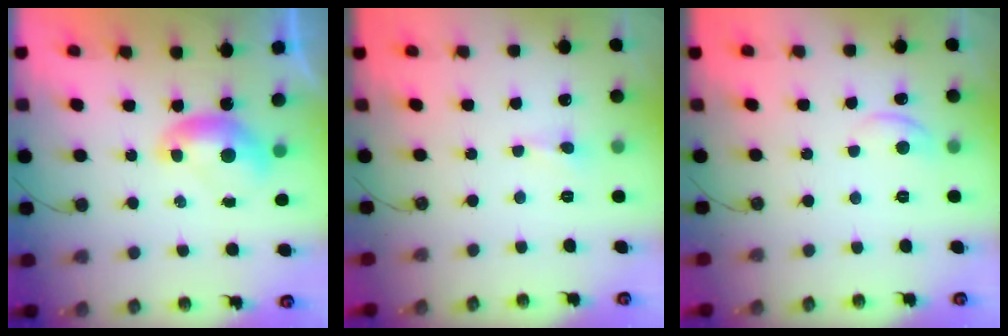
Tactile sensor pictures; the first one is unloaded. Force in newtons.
{"total": 1.4, "press": 1.2, "slide": 0.6}
{"total": 2.6, "press": 2.6, "slide": 0.5}